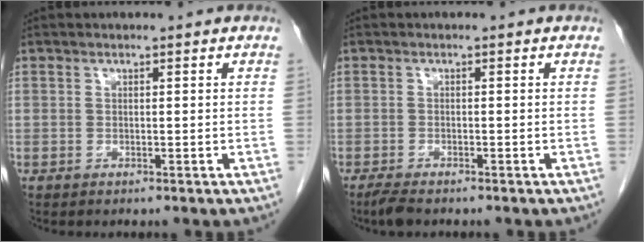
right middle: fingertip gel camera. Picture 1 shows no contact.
{"total": 2.2, "force": [-1.8, 0.5, 1.2], "torque": [-0.032, -0.006, -0.032]}